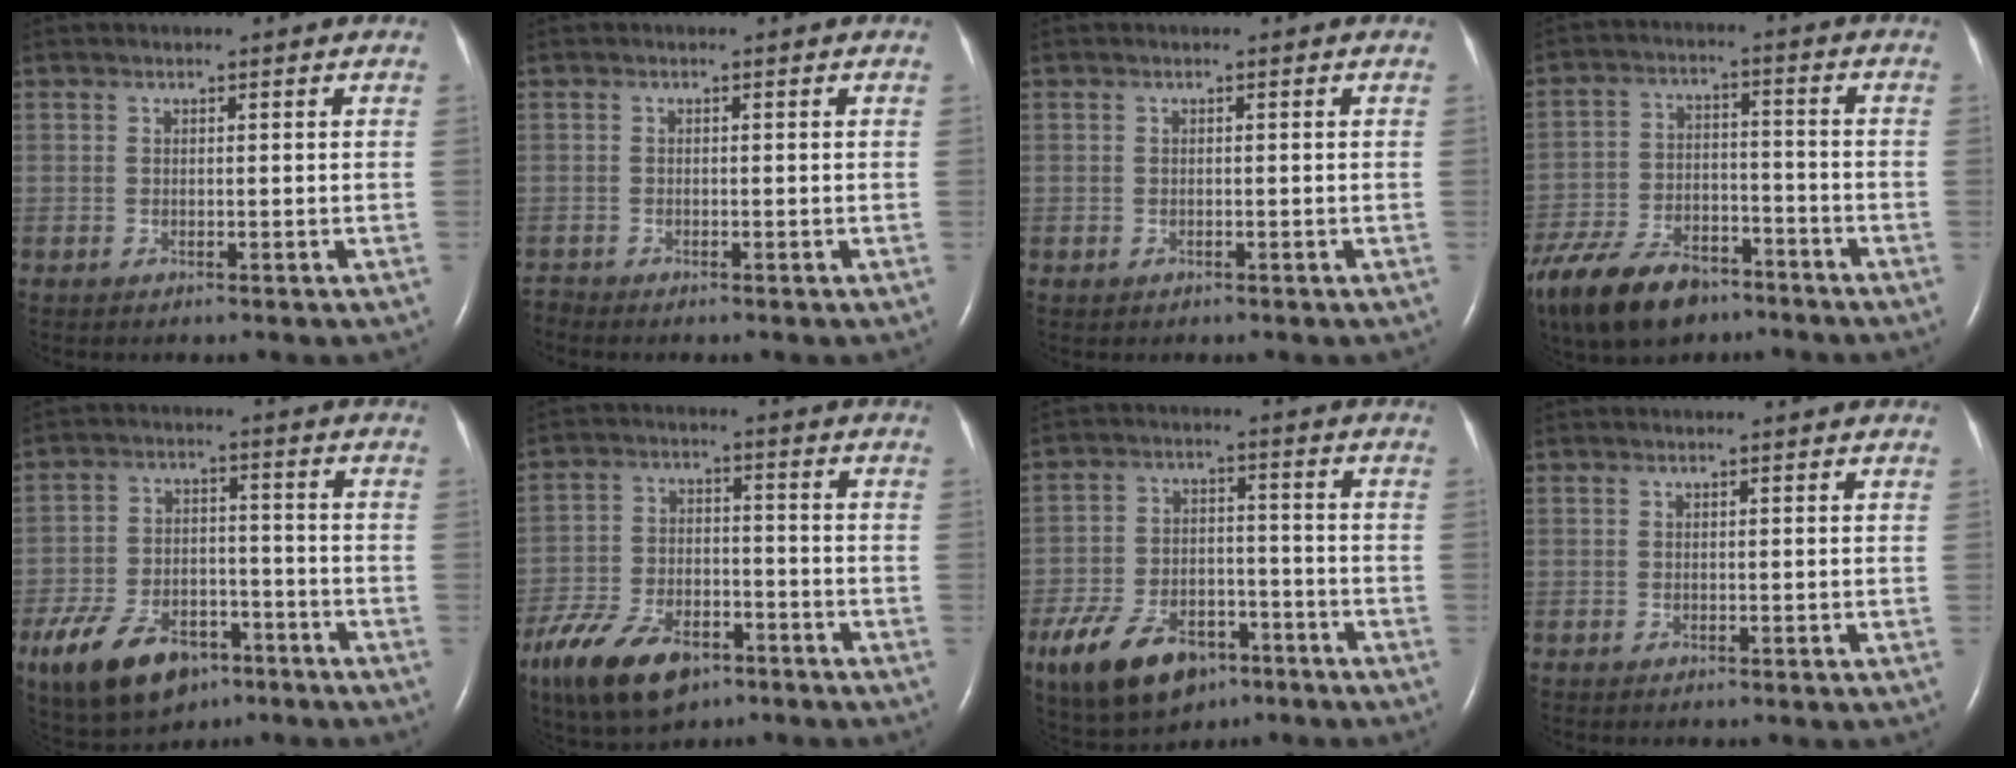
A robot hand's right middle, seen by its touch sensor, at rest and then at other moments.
{"total": 0.8, "force": [-0.8, -0.1, -0.2], "torque": [0.002, -0.006, -0.015]}
{"total": 0.6, "force": [-0.3, 0.4, 0.1], "torque": [-0.007, 0.002, -0.005]}
{"total": 17.7, "force": [-12.8, 8.4, 8.9], "torque": [-0.226, -0.017, -0.222]}
{"total": 13.6, "force": [-8.2, 7.3, 8.1], "torque": [-0.158, 0.002, -0.134]}
{"total": 15.0, "force": [-9.6, 7.2, 9.0], "torque": [-0.186, -0.013, -0.169]}
{"total": 13.6, "force": [-8.1, 7.3, 8.1], "torque": [-0.159, 0.002, -0.133]}
{"total": 0.0}